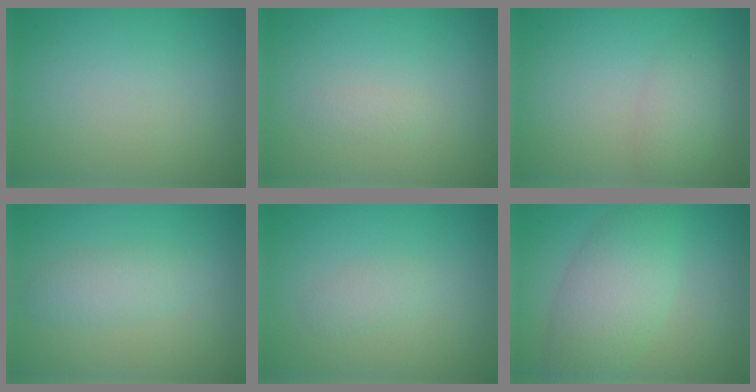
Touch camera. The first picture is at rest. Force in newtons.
{"total": 0.6, "press": 0.6, "slide": 0.1}
{"total": 2.3, "press": 2.3, "slide": 0.1}
{"total": 2.1, "press": 2.1, "slide": 0.1}
{"total": 1.2, "press": 1.2, "slide": 0.0}
{"total": 5.5, "press": 5.5, "slide": 0.3}